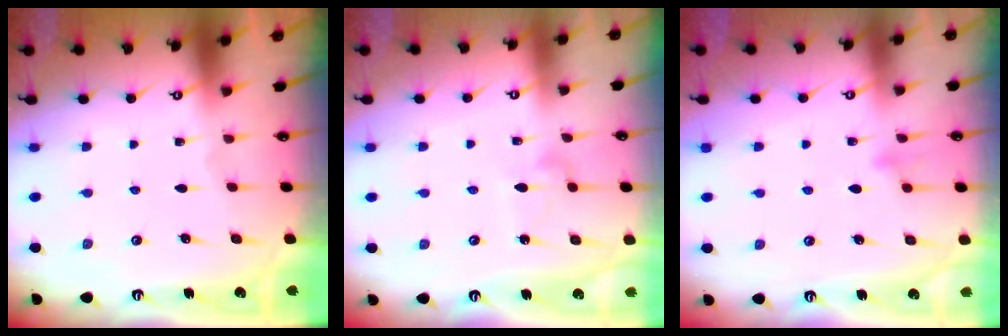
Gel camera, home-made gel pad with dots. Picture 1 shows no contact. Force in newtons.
{"total": 5.7, "press": 5.7, "slide": 0.4}
{"total": 7.8, "press": 7.8, "slide": 0.7}